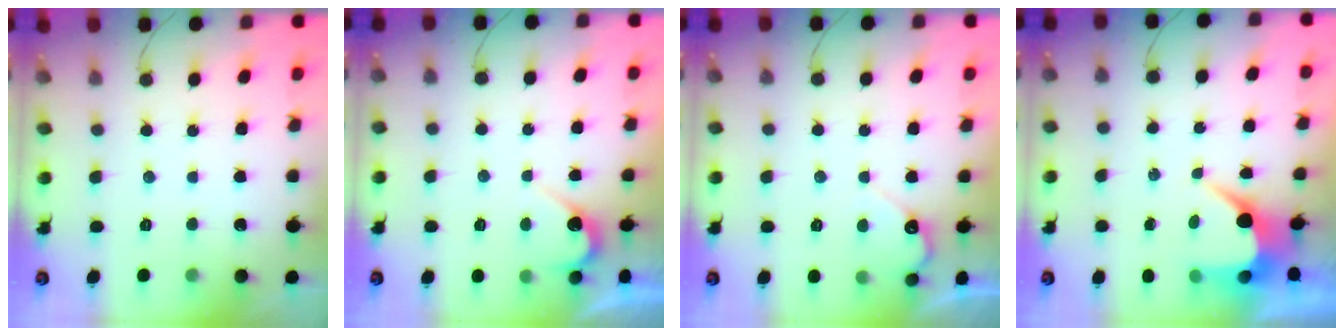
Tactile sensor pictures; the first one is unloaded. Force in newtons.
{"total": 4.1, "press": 4.1, "slide": 0.3}
{"total": 4.9, "press": 4.9, "slide": 0.3}
{"total": 6.5, "press": 6.5, "slide": 0.5}